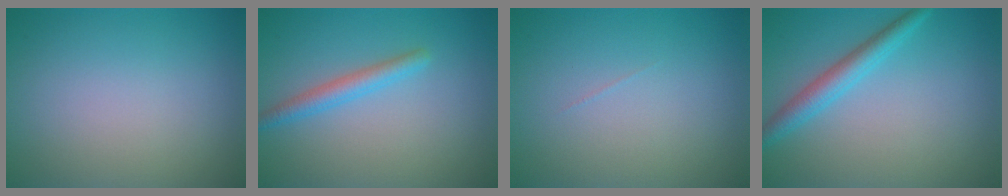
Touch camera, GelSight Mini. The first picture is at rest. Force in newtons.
{"total": 2.2, "press": 2.2, "slide": 0.1}
{"total": 0.0}
{"total": 2.9, "press": 2.9, "slide": 0.1}